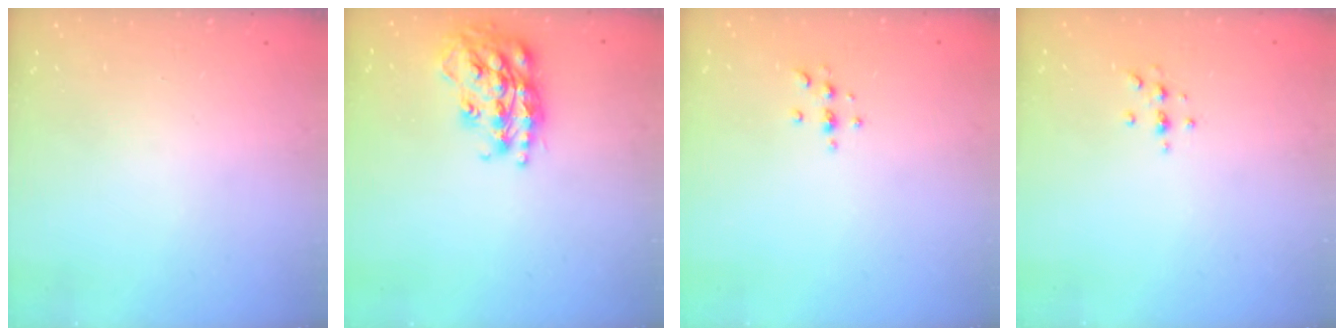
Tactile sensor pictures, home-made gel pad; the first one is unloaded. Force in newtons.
{"total": 19.5, "press": 19.4, "slide": 1.3}
{"total": 2.9, "press": 2.9, "slide": 0.4}
{"total": 3.3, "press": 3.2, "slide": 0.4}